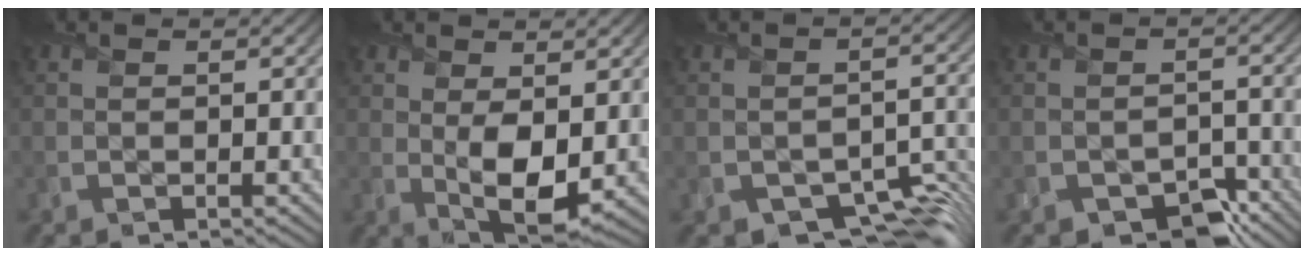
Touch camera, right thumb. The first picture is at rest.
{"total": 6.1, "force": [0.5, 3.3, 5.1], "torque": [-0.106, -0.012, 0.017]}
{"total": 6.4, "force": [-3.7, 3.5, 3.8], "torque": [-0.051, -0.022, -0.055]}
{"total": 4.3, "force": [-2.8, 2.6, 1.9], "torque": [-0.024, -0.010, -0.046]}